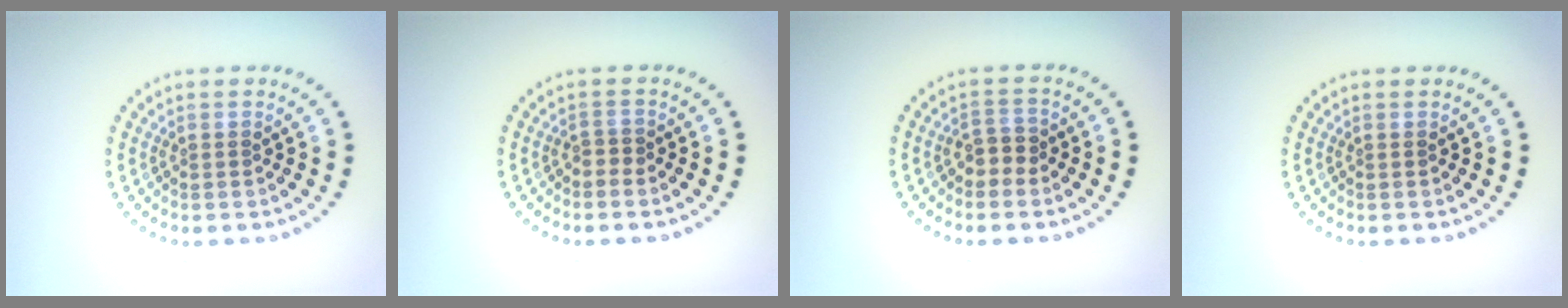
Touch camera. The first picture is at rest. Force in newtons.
{"total": 0.7, "press": 0.3, "slide": 0.6}
{"total": 1.8, "press": 1.6, "slide": 0.9}
{"total": 0.0}